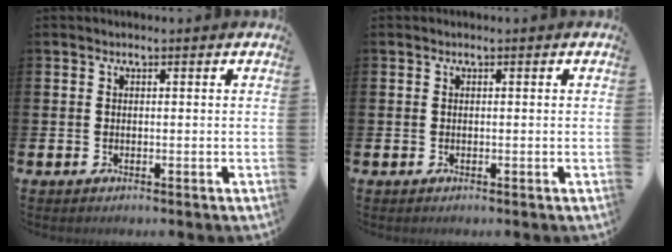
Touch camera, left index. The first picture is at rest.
{"total": 0.0}